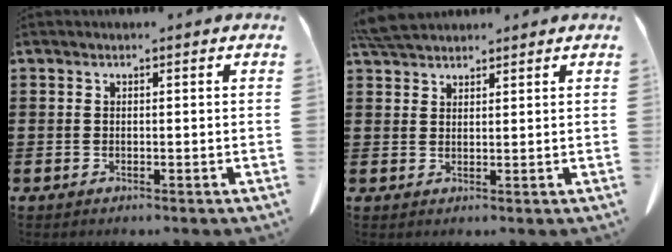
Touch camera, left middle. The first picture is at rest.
{"total": 4.0, "force": [3.7, 0.8, 1.3], "torque": [-0.035, -0.004, 0.072]}